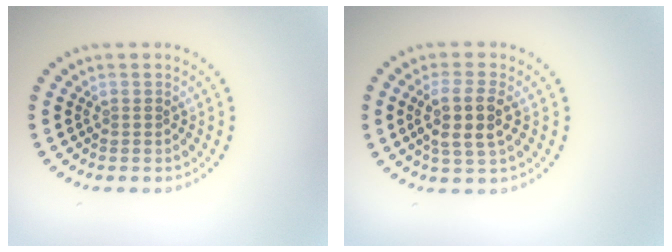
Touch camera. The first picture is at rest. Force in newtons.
{"total": 3.6, "press": 3.4, "slide": 1.4}